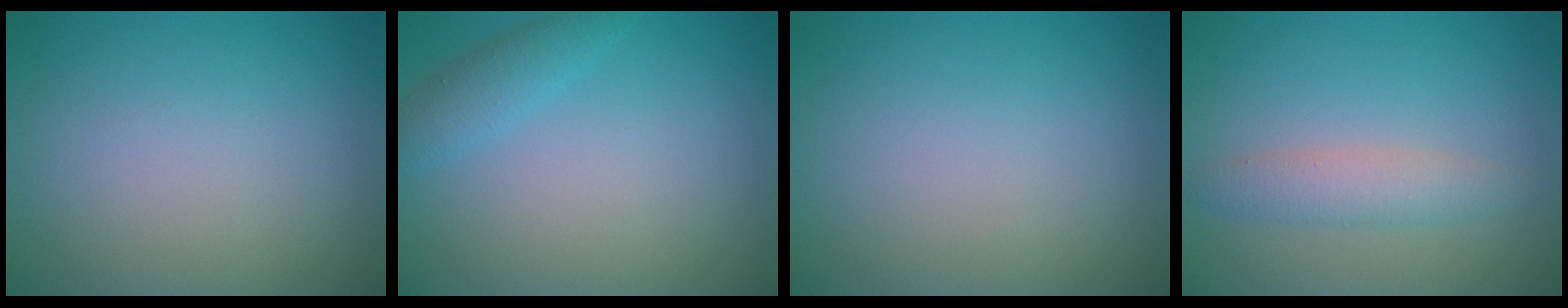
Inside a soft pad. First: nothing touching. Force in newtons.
{"total": 1.9, "press": 1.9, "slide": 0.1}
{"total": 0.0}
{"total": 2.4, "press": 2.4, "slide": 0.1}